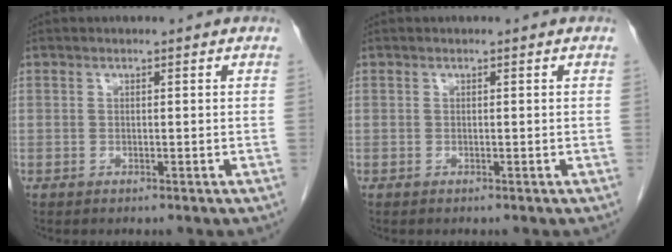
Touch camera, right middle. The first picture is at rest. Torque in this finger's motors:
{"motor_torque": [-0.10, -0.23, -0.09, 0.00]}